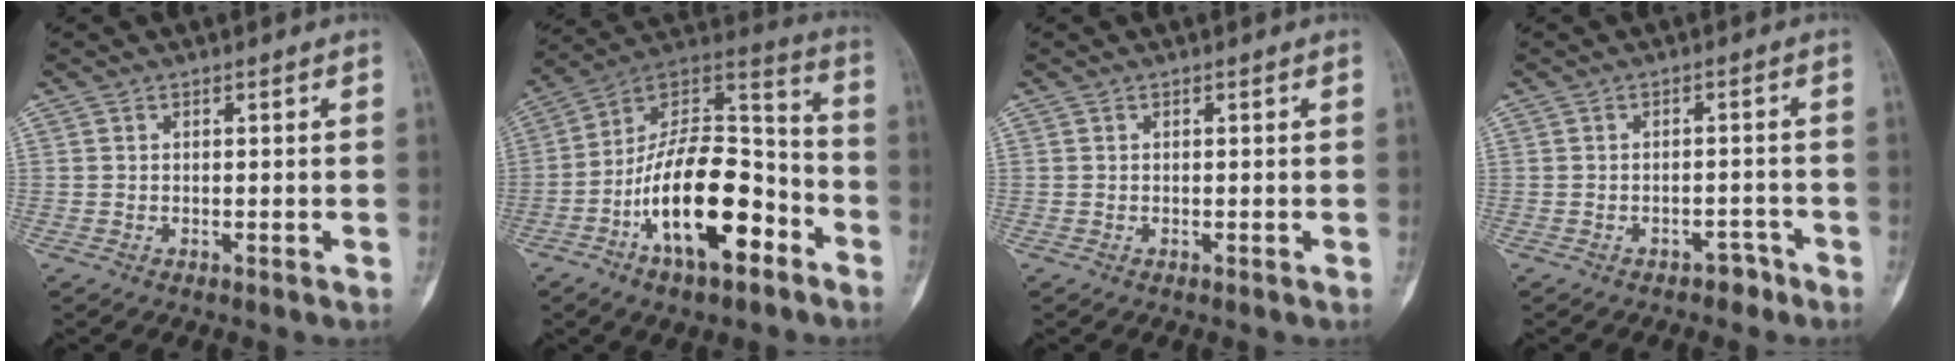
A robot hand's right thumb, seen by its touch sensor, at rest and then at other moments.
{"total": 22.4, "force": [-8.9, 10.2, 17.8], "torque": [-0.276, 0.078, -0.147]}
{"total": 0.0}
{"total": 2.6, "force": [-2.0, 1.5, 0.9], "torque": [-0.005, 0.023, -0.023]}